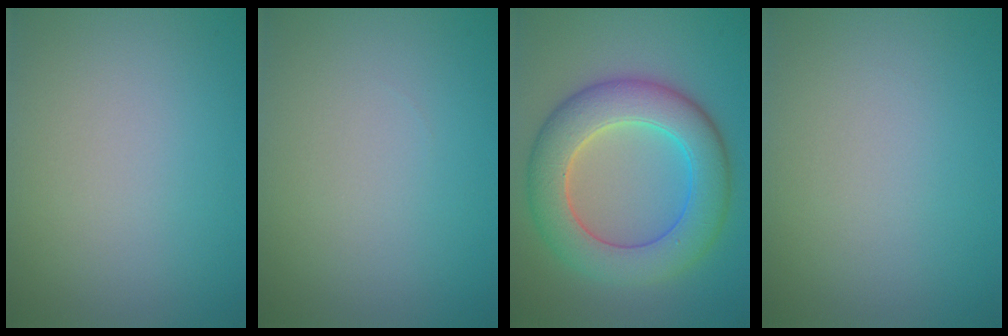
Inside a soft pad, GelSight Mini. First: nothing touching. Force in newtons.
{"total": 0.0}
{"total": 8.4, "press": 8.4, "slide": 0.3}
{"total": 0.0}